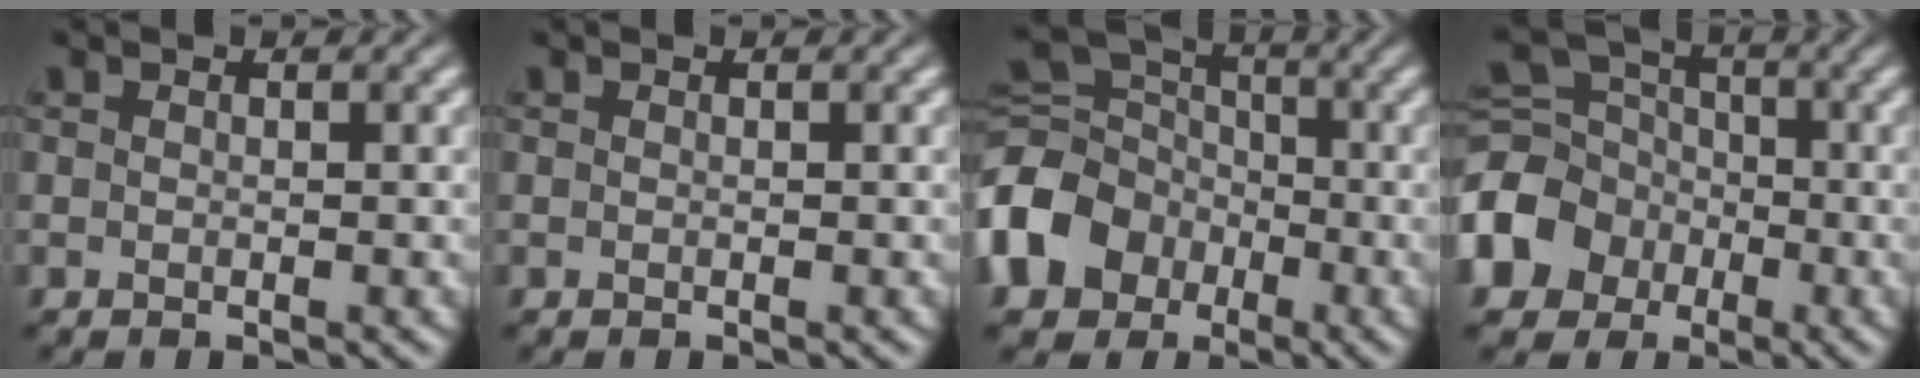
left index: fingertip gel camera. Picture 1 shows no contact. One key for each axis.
{"total": 0.0}
{"total": 9.5, "fx": -3.4, "fy": 7.5, "fz": 4.7, "tx": -0.125, "ty": -0.004, "tz": -0.083}
{"total": 7.6, "fx": -2.9, "fy": 6.2, "fz": 3.3, "tx": -0.087, "ty": 0.002, "tz": -0.072}